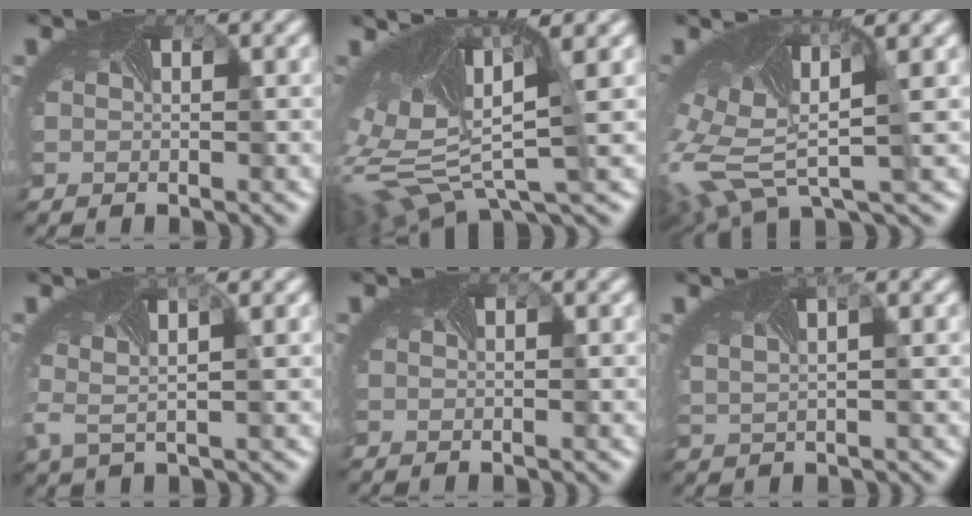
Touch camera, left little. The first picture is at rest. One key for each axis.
{"total": 11.0, "fx": 2.3, "fy": 4.8, "fz": 9.7, "tx": -0.218, "ty": 0.005, "tz": 0.060}
{"total": 8.7, "fx": 0.4, "fy": 3.8, "fz": 7.8, "tx": -0.176, "ty": -0.008, "tz": 0.021}
{"total": 2.7, "fx": 0.3, "fy": 1.5, "fz": 2.2, "tx": -0.074, "ty": -0.001, "tz": 0.005}
{"total": 0.0}
{"total": 2.9, "fx": 2.1, "fy": 1.4, "fz": 1.5, "tx": -0.024, "ty": 0.019, "tz": 0.026}